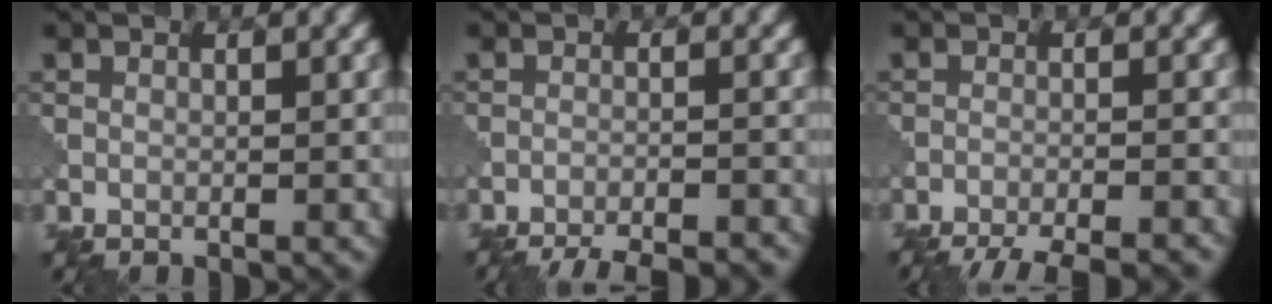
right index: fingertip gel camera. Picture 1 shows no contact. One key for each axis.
{"total": 8.3, "fx": -7.8, "fy": 1.5, "fz": 2.2, "tx": -0.023, "ty": 0.003, "tz": -0.108}
{"total": 7.2, "fx": -6.5, "fy": 1.1, "fz": 2.7, "tx": -0.035, "ty": -0.006, "tz": -0.097}